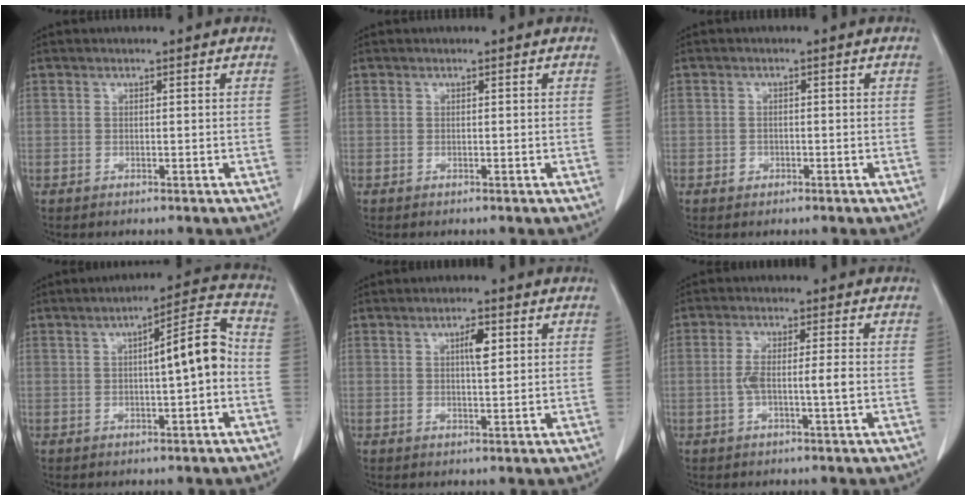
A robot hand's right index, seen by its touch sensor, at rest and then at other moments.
{"total": 0.0}
{"total": 1.2, "force": [-0.4, 1.1, 0.2], "torque": [0.002, 0.006, -0.004]}
{"total": 8.2, "force": [-0.3, 1.1, 8.2], "torque": [-0.116, 0.027, -0.006]}
{"total": 3.1, "force": [1.1, 0.7, 2.8], "torque": [-0.049, 0.001, 0.018]}
{"total": 4.5, "force": [-0.8, 0.2, 4.4], "torque": [-0.094, 0.006, -0.012]}